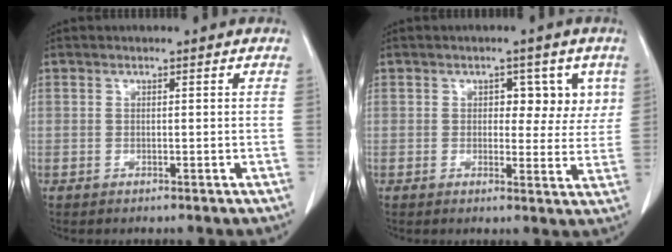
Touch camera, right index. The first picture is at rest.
{"total": 5.2, "force": [1.9, 3.3, 3.6], "torque": [-0.028, 0.011, 0.020]}